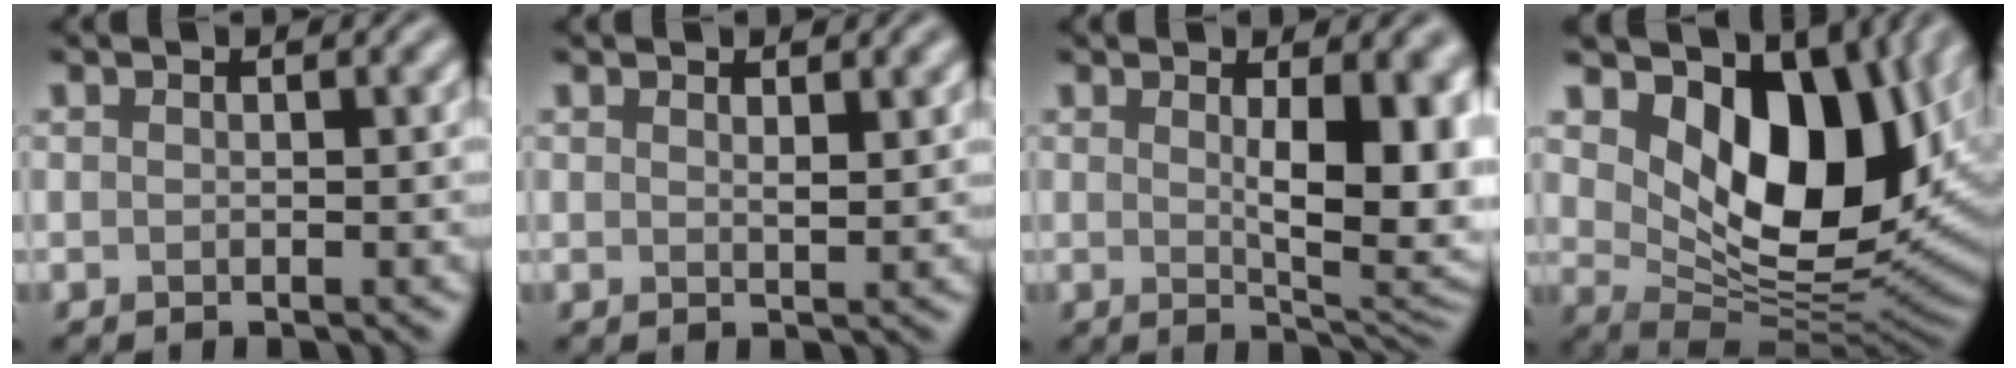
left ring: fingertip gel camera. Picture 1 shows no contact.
{"total": 0.9, "force": [0.7, 0.2, 0.5], "torque": [-0.008, -0.003, 0.013]}
{"total": 8.0, "force": [0.9, 2.4, 7.6], "torque": [-0.102, -0.009, 0.023]}
{"total": 12.4, "force": [4.4, 7.1, 9.1], "torque": [-0.138, -0.018, 0.081]}